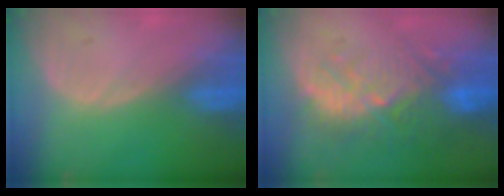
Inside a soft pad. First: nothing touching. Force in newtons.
{"total": 11.0, "press": 9.8, "slide": 5.0}